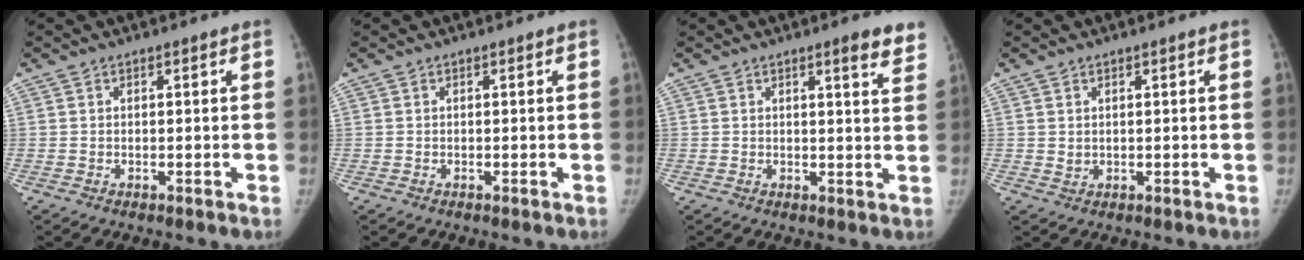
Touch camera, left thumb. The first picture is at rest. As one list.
[{"total": 0.0}, {"total": 5.4, "force": [3.8, 0.8, 3.8], "torque": [-0.034, -0.017, 0.043]}, {"total": 1.3, "force": [0.6, 0.8, 0.8], "torque": [-0.007, -0.006, 0.017]}]